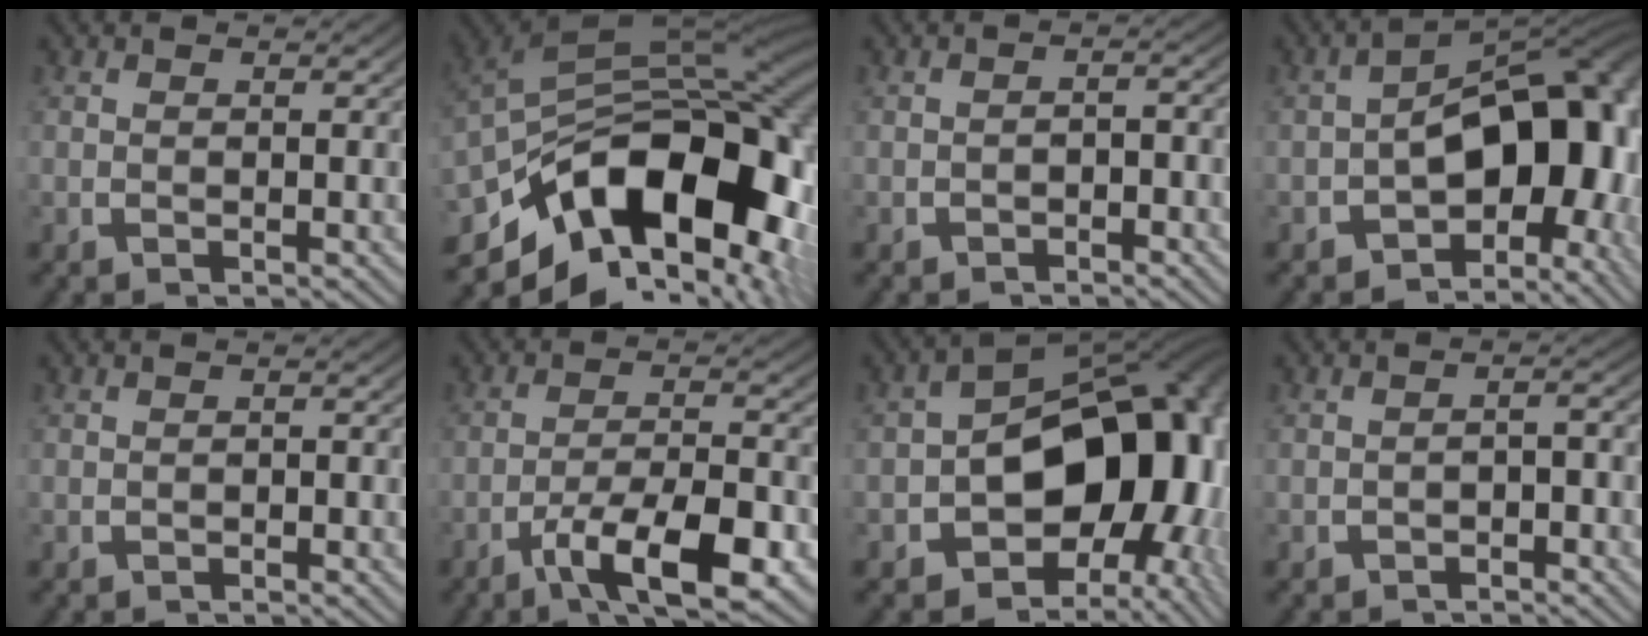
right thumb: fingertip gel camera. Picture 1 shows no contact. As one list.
[{"total": 22.7, "force": [-2.9, 13.4, 18.1], "torque": [-0.313, -0.050, -0.023]}, {"total": 1.6, "force": [-1.4, 0.5, 0.7], "torque": [-0.010, -0.006, -0.018]}, {"total": 15.7, "force": [-1.7, 9.7, 12.2], "torque": [-0.183, -0.040, -0.014]}, {"total": 0.7, "force": [-0.6, 0.2, 0.2], "torque": [-0.003, -0.003, -0.010]}, {"total": 8.2, "force": [-2.8, 3.6, 6.8], "torque": [-0.125, -0.028, -0.036]}, {"total": 20.2, "force": [-2.0, 13.3, 15.0], "torque": [-0.237, -0.054, -0.017]}, {"total": 1.9, "force": [-1.5, 0.7, 1.0], "torque": [-0.017, -0.004, -0.018]}]